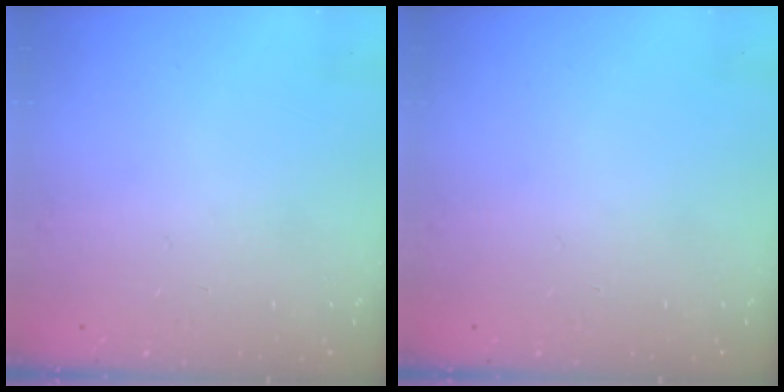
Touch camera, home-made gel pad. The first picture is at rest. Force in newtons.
{"total": 0.0}